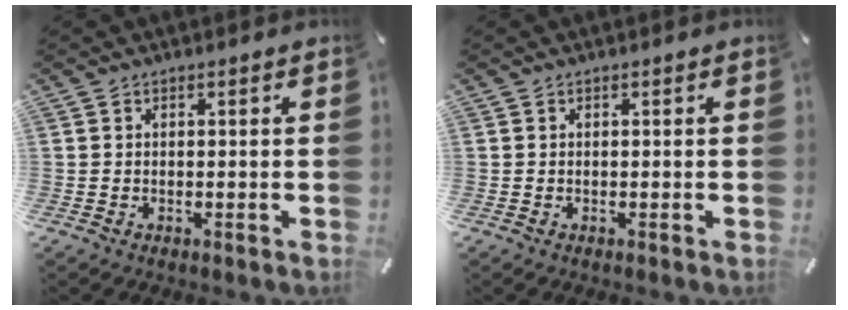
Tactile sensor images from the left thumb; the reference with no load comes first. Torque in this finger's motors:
{"motor_torque": [0.00, 0.00, -0.01, 0.00, 0.00]}